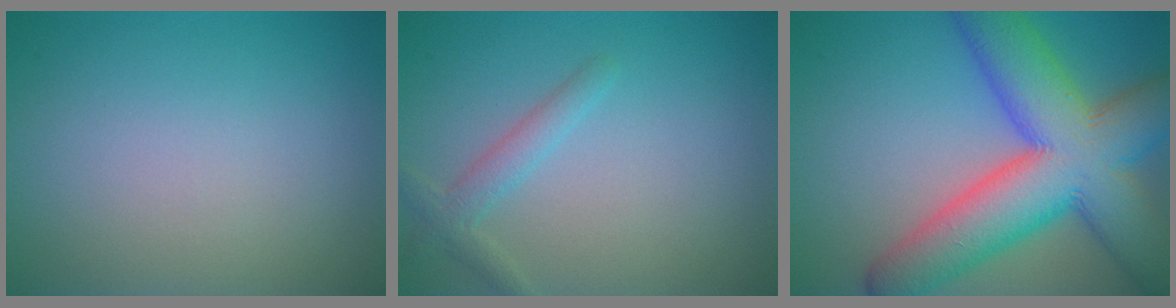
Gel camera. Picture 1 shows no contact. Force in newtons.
{"total": 2.0, "press": 2.0, "slide": 0.1}
{"total": 13.6, "press": 13.6, "slide": 0.3}